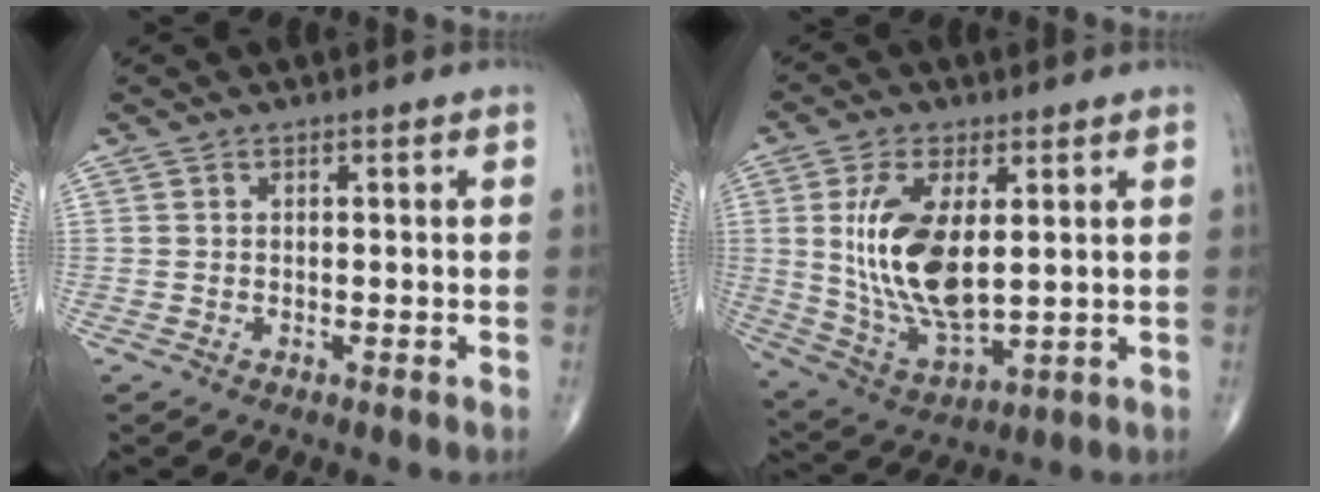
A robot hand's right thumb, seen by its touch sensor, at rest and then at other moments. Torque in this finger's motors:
{"motor_torque": [0.73, 2.37, 1.93, 0.31, 0.56]}